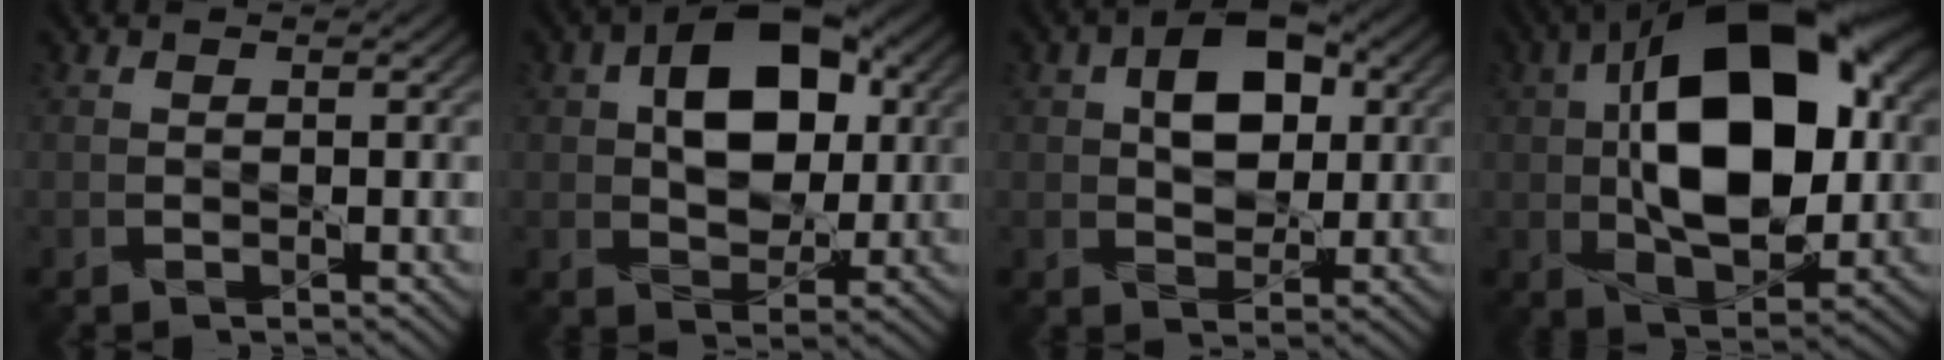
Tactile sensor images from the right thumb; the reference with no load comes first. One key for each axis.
{"total": 10.2, "fx": 2.4, "fy": 6.5, "fz": 7.4, "tx": -0.117, "ty": 0.017, "tz": 0.032}
{"total": 6.9, "fx": 1.8, "fy": 4.4, "fz": 5.0, "tx": -0.082, "ty": 0.013, "tz": 0.021}
{"total": 17.2, "fx": 2.0, "fy": 9.6, "fz": 14.1, "tx": -0.250, "ty": 0.019, "tz": 0.027}